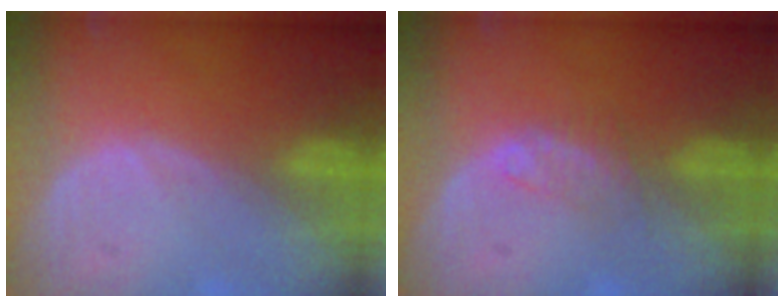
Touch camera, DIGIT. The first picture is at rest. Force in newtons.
{"total": 2.3, "press": 2.3, "slide": 0.2}